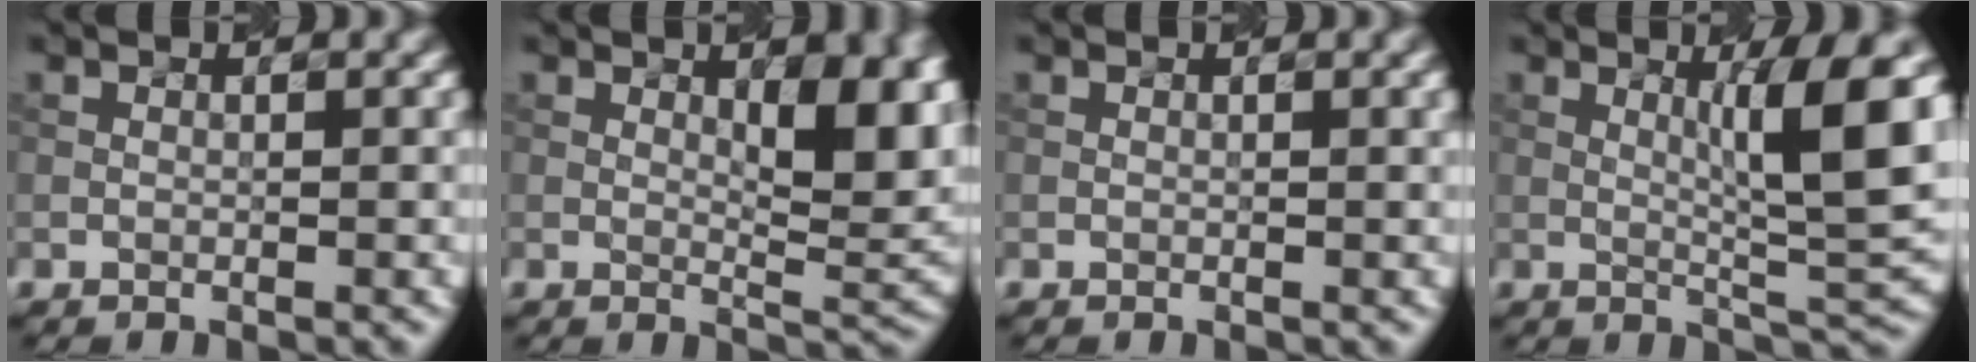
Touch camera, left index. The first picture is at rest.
{"total": 7.6, "force": [2.1, 2.6, 6.8], "torque": [-0.092, -0.003, 0.042]}
{"total": 1.0, "force": [0.3, 0.4, 0.9], "torque": [-0.011, 0.003, 0.001]}
{"total": 8.2, "force": [1.7, 1.1, 8.0], "torque": [-0.115, -0.004, 0.038]}